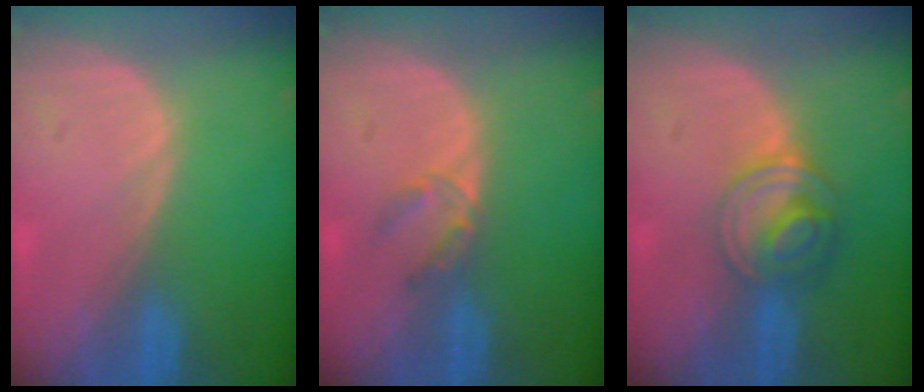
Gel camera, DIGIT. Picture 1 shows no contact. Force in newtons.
{"total": 2.7, "press": 2.5, "slide": 1.0}
{"total": 6.2, "press": 5.4, "slide": 3.1}